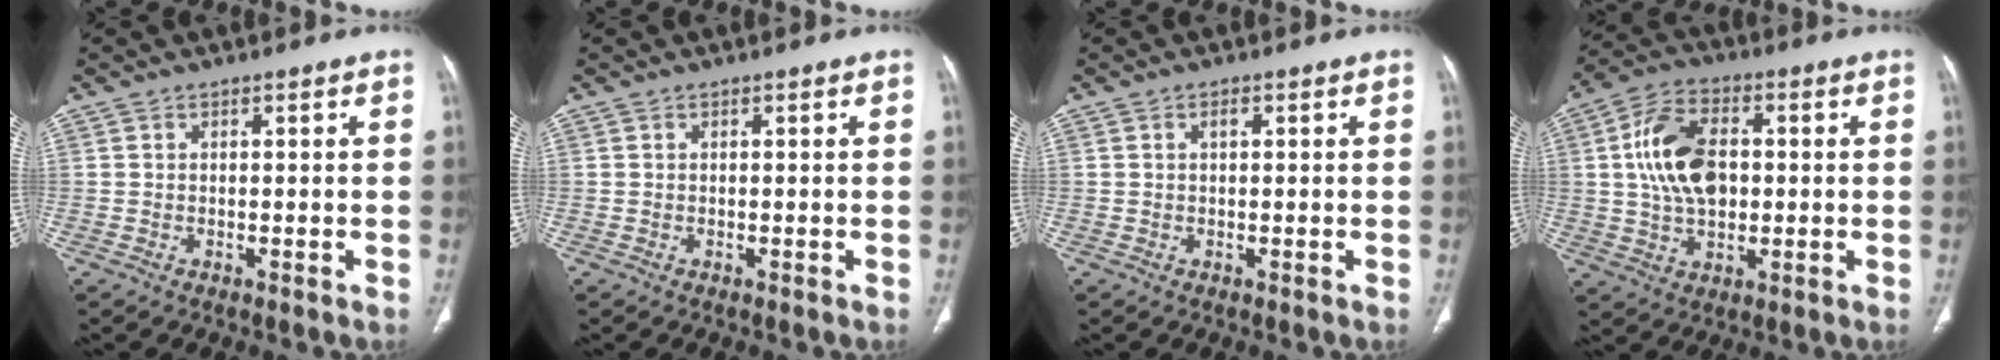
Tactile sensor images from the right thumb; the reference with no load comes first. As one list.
[{"total": 0.0}, {"total": 1.2, "force": [0.4, 0.6, 1.0], "torque": [-0.018, 0.005, 0.007]}, {"total": 13.1, "force": [1.2, 8.2, 10.2], "torque": [-0.178, 0.012, 0.022]}]